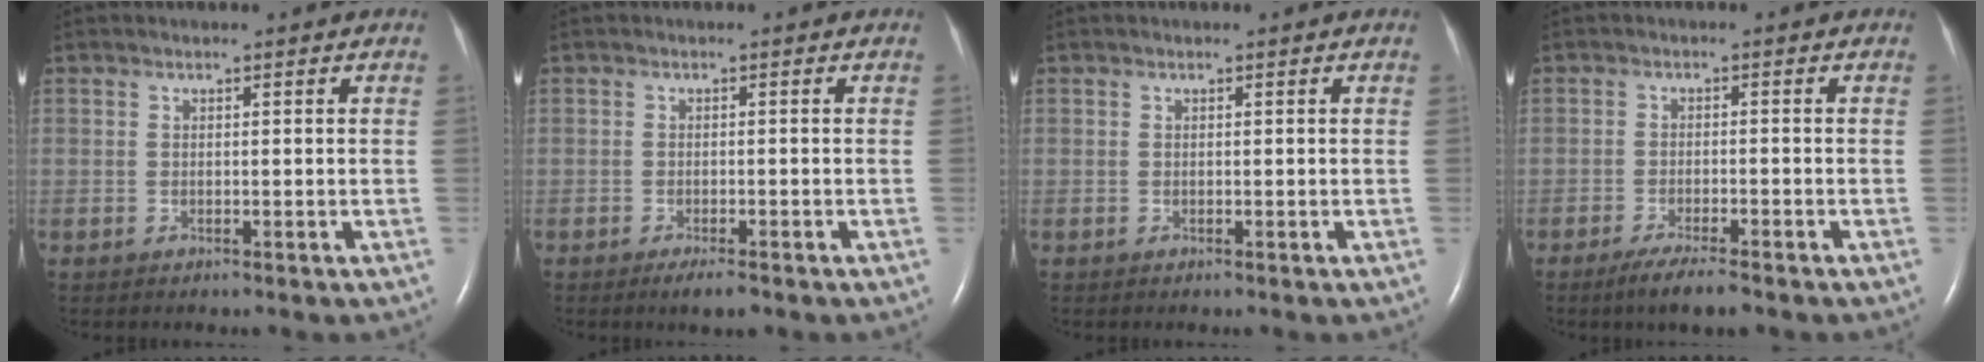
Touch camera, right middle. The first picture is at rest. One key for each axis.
{"total": 2.5, "fx": -1.7, "fy": 0.4, "fz": 1.8, "tx": -0.029, "ty": -0.004, "tz": -0.025}
{"total": 0.0}
{"total": 5.0, "fx": -3.7, "fy": 0.5, "fz": 3.3, "tx": -0.063, "ty": -0.012, "tz": -0.060}